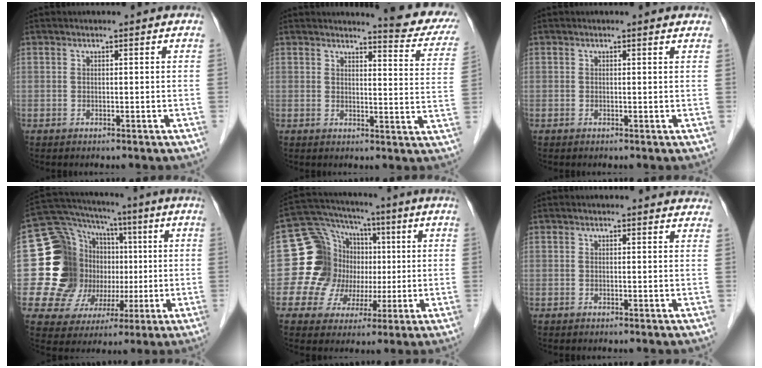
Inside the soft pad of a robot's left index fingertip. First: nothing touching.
{"total": 11.5, "force": [10.5, 1.8, 4.3], "torque": [-0.033, -0.049, 0.095]}
{"total": 1.0, "force": [0.8, 0.4, 0.3], "torque": [-0.009, 0.004, 0.006]}
{"total": 17.6, "force": [-0.3, 15.3, 8.7], "torque": [-0.132, 0.045, 0.014]}
{"total": 12.6, "force": [-0.1, 11.7, 4.5], "torque": [-0.068, 0.039, 0.008]}
{"total": 6.3, "force": [5.9, 1.6, 1.6], "torque": [-0.005, 0.011, 0.051]}